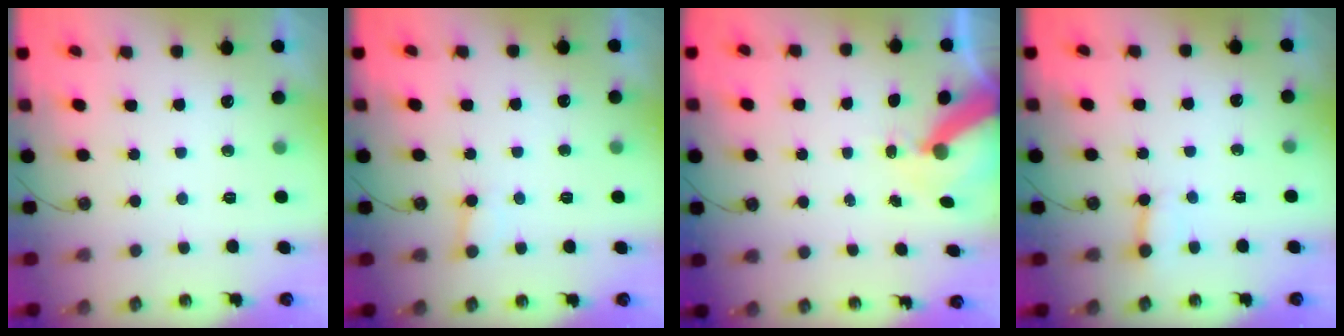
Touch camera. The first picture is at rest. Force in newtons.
{"total": 4.0, "press": 4.0, "slide": 0.4}
{"total": 8.6, "press": 8.5, "slide": 1.2}
{"total": 3.0, "press": 2.9, "slide": 0.3}